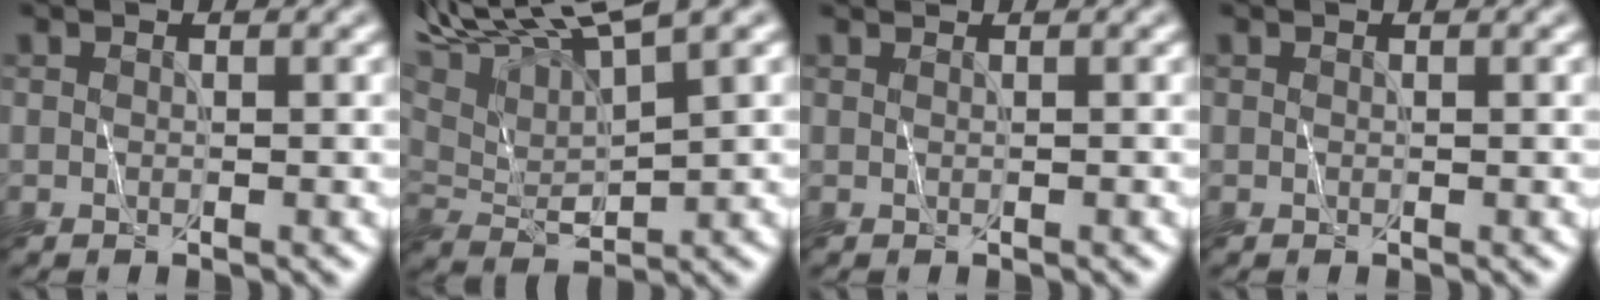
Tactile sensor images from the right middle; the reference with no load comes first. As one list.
[{"total": 7.5, "force": [5.9, 1.2, 4.5], "torque": [-0.088, 0.022, 0.107]}, {"total": 0.7, "force": [0.7, -0.1, 0.1], "torque": [-0.003, 0.005, 0.011]}, {"total": 0.0}]